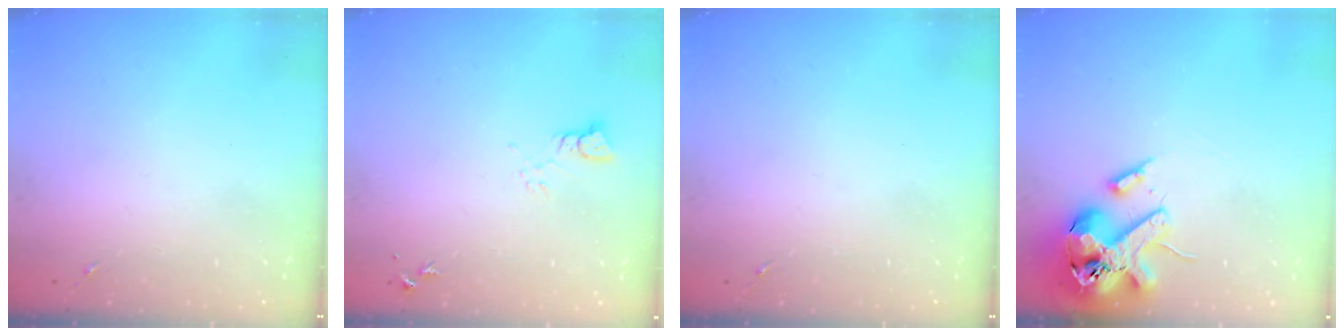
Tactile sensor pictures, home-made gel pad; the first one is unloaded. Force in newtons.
{"total": 3.0, "press": 3.0, "slide": 0.2}
{"total": 0.0}
{"total": 16.5, "press": 16.3, "slide": 2.8}